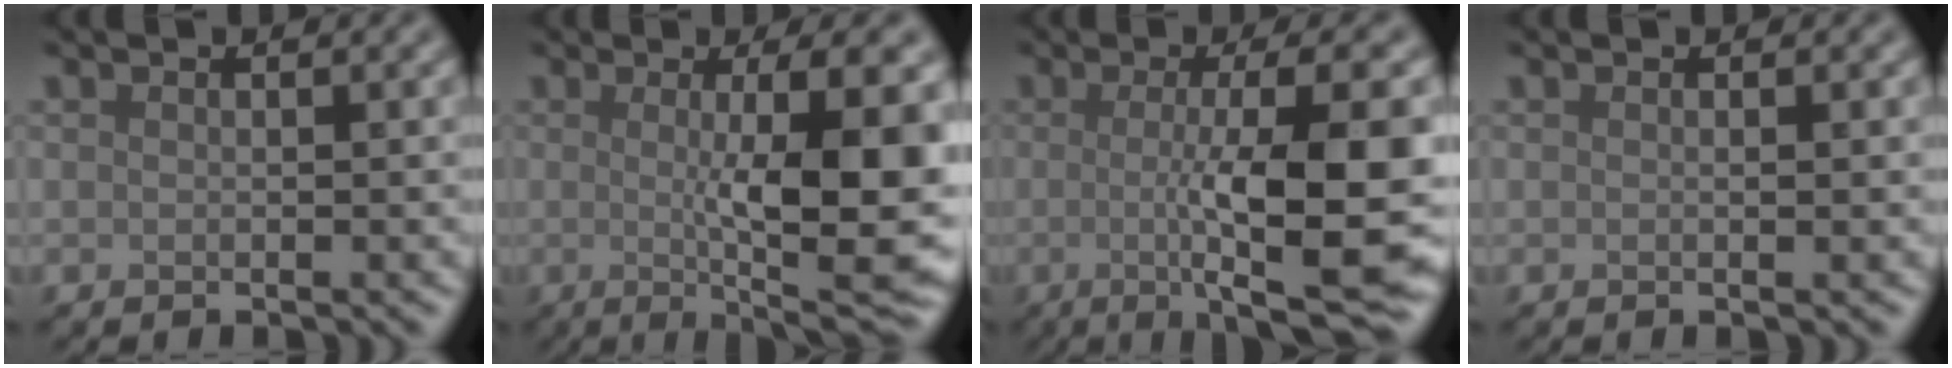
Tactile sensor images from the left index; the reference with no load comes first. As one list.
[{"total": 11.5, "force": [0.0, 2.5, 11.2], "torque": [-0.133, -0.008, 0.001]}, {"total": 11.7, "force": [-0.9, 2.6, 11.4], "torque": [-0.141, -0.014, -0.017]}, {"total": 0.7, "force": [0.0, 0.2, 0.7], "torque": [-0.007, 0.000, -0.002]}]